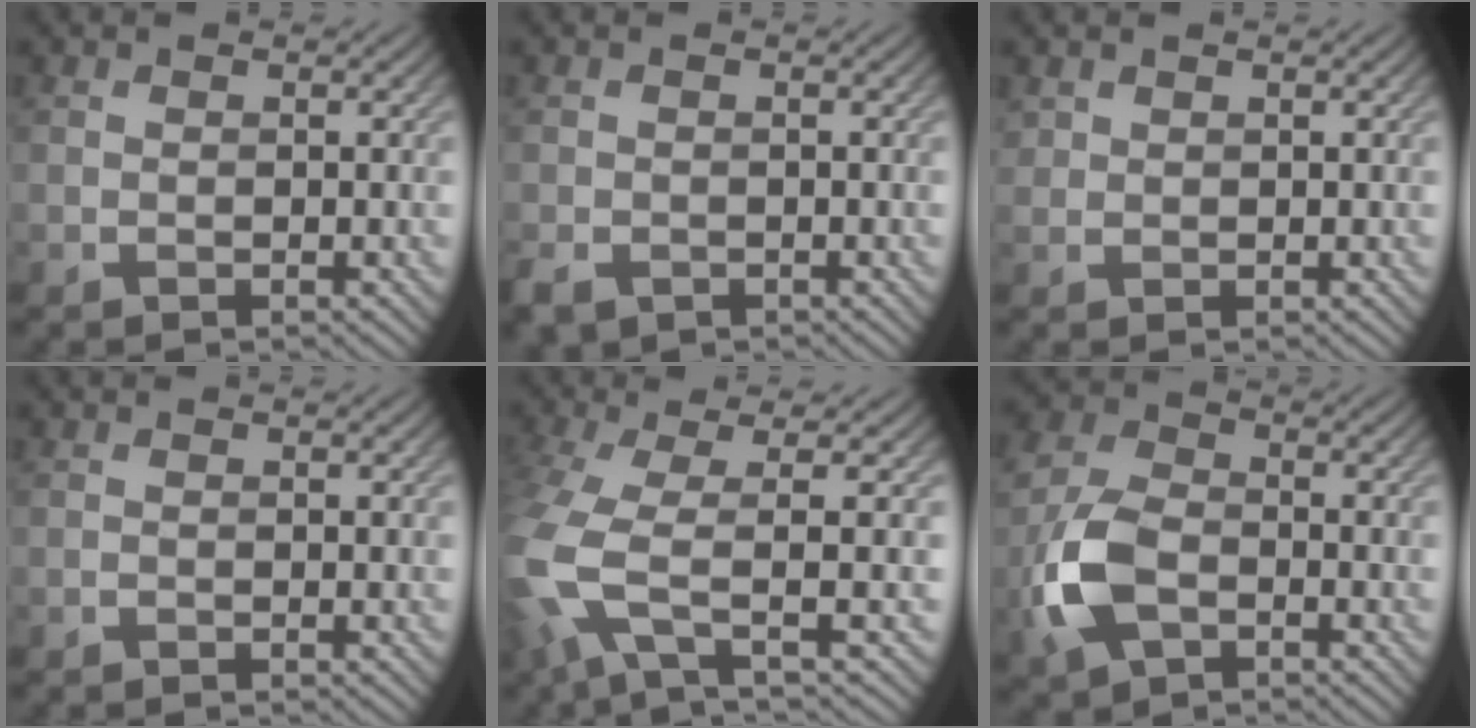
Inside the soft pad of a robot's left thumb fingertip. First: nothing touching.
{"total": 2.6, "force": [-1.7, 1.7, 1.2], "torque": [-0.029, -0.008, -0.036]}
{"total": 1.1, "force": [0.8, 0.7, 0.0], "torque": [0.000, 0.000, 0.014]}
{"total": 0.0}
{"total": 8.3, "force": [-1.5, 2.5, 7.8], "torque": [-0.181, -0.014, -0.040]}
{"total": 8.7, "force": [-2.9, 5.3, 6.2], "torque": [-0.161, -0.003, -0.070]}